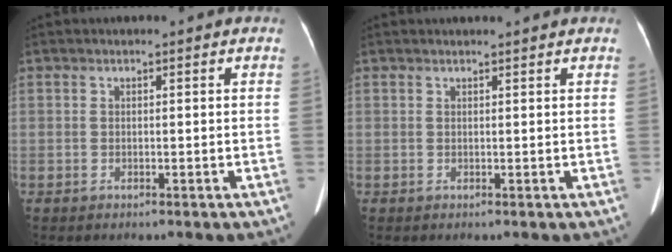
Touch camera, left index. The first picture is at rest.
{"total": 2.2, "force": [2.2, -0.1, 0.6], "torque": [-0.008, 0.014, 0.027]}